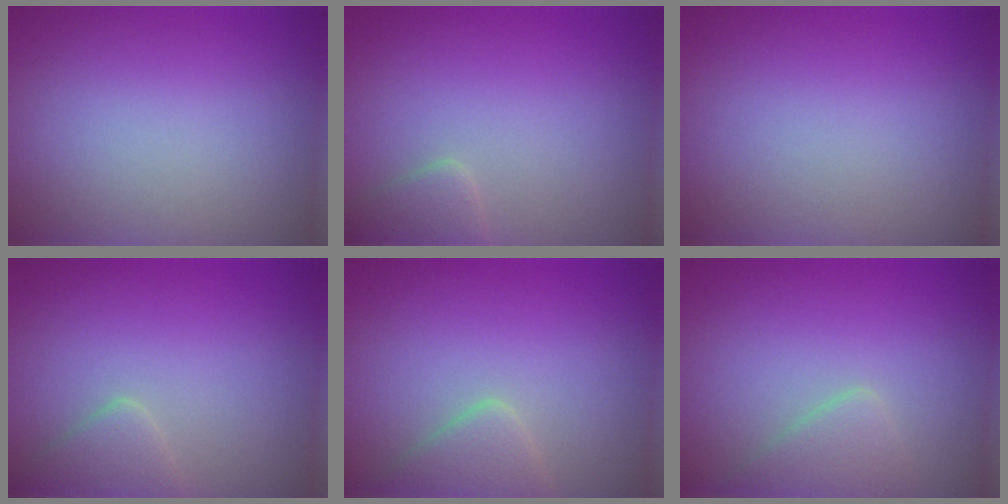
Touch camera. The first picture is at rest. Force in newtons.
{"total": 1.8, "press": 1.8, "slide": 0.1}
{"total": 0.0}
{"total": 2.2, "press": 2.2, "slide": 0.2}
{"total": 2.7, "press": 2.7, "slide": 0.1}
{"total": 2.3, "press": 2.3, "slide": 0.1}